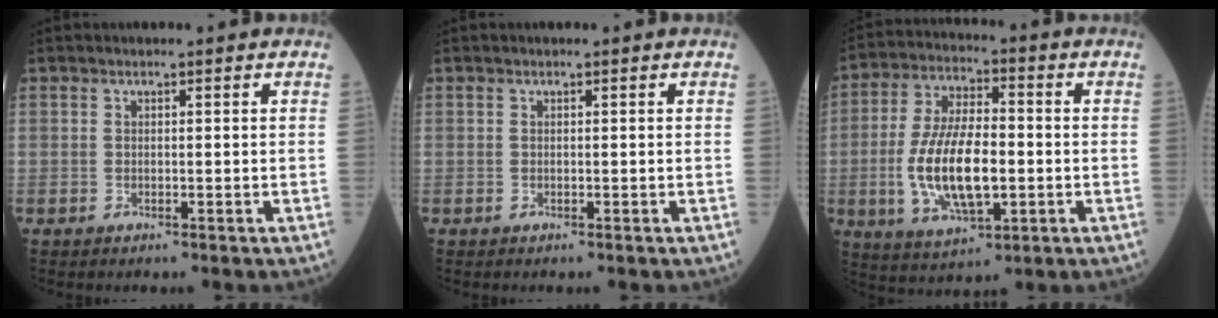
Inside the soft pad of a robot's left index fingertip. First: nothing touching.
{"total": 0.0}
{"total": 13.3, "force": [-2.2, 5.0, 12.1], "torque": [-0.250, 0.000, -0.037]}